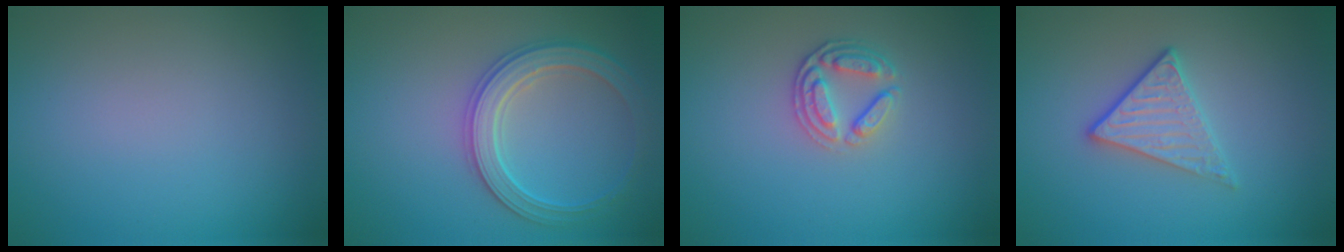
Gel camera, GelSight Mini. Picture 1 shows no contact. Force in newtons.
{"total": 3.7, "press": 3.6, "slide": 0.6}
{"total": 2.7, "press": 2.4, "slide": 1.2}
{"total": 3.0, "press": 2.7, "slide": 1.2}